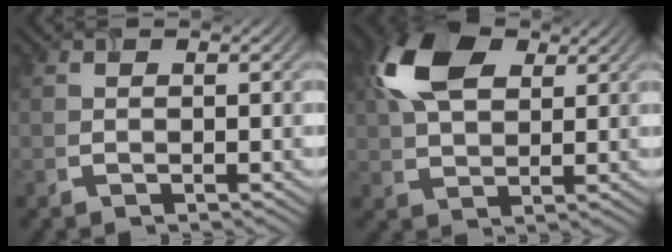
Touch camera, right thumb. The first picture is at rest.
{"total": 10.9, "force": [4.1, 6.2, 8.0], "torque": [-0.190, 0.027, 0.071]}